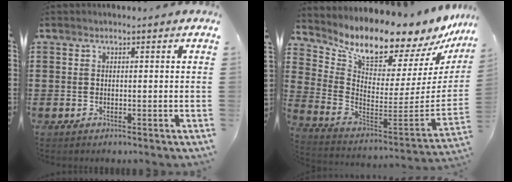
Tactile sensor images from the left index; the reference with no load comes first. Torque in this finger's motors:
{"motor_torque": [1.66, -0.48, 1.05, 0.21]}